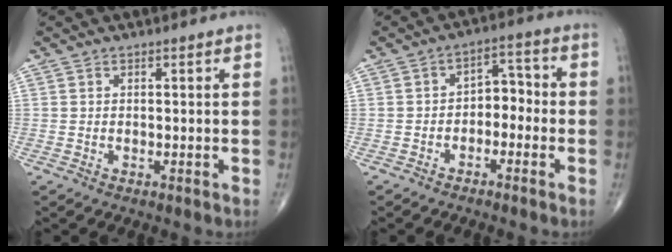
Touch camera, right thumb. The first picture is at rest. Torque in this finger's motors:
{"motor_torque": [-0.08, -0.14, -0.10, -0.07, 0.06]}